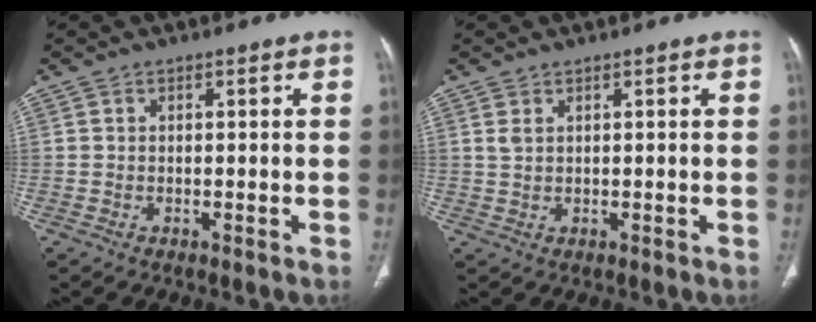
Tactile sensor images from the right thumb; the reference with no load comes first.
{"total": 1.5, "force": [0.7, 0.8, 1.1], "torque": [-0.028, 0.006, 0.023]}